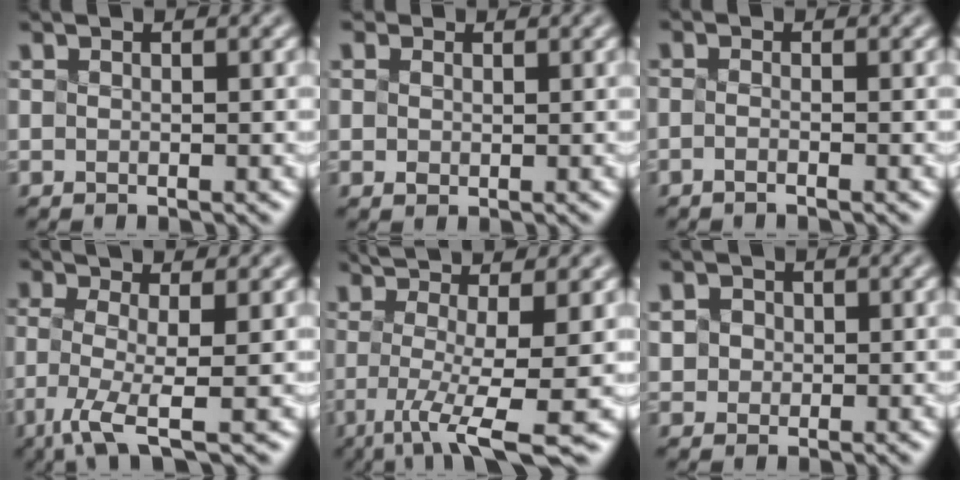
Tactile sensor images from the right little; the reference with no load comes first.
{"total": 1.5, "force": [-0.1, -0.2, -1.5], "torque": [0.003, -0.015, 0.031]}
{"total": 2.2, "force": [-1.7, -1.0, -1.0], "torque": [0.005, -0.018, -0.007]}
{"total": 3.7, "force": [-2.6, -0.5, 2.5], "torque": [-0.069, -0.023, -0.026]}
{"total": 6.6, "force": [-1.3, 0.3, 6.4], "torque": [-0.102, -0.010, 0.002]}
{"total": 1.3, "force": [-0.5, 0.3, -1.1], "torque": [-0.006, 0.001, 0.022]}